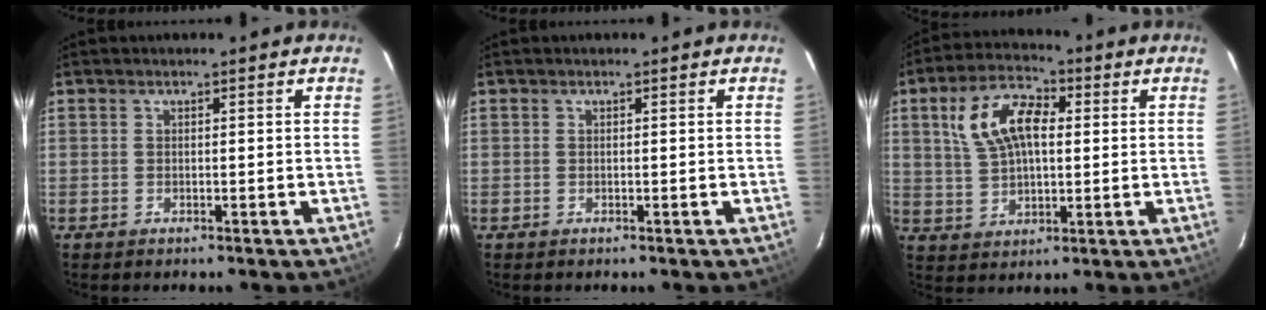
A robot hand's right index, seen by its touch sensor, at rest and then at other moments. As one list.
[{"total": 0.0}, {"total": 12.5, "force": [2.9, 7.1, 9.9], "torque": [-0.197, 0.028, 0.060]}]